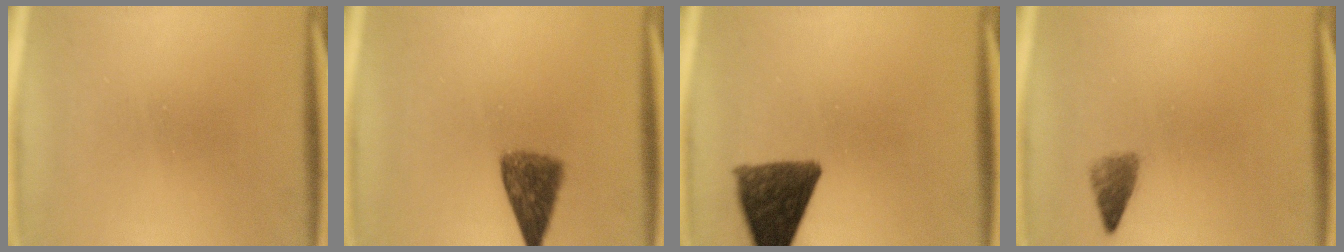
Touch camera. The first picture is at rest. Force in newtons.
{"total": 6.3}
{"total": 10.0}
{"total": 2.2}